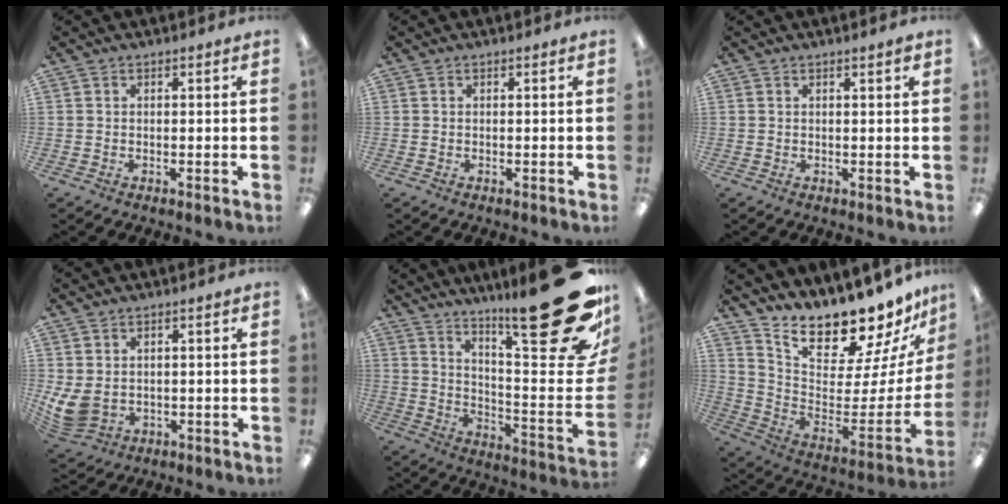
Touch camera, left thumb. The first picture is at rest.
{"total": 0.0}
{"total": 1.2, "force": [0.9, 0.1, 0.8], "torque": [-0.018, 0.001, 0.015]}
{"total": 6.4, "force": [1.1, 4.7, 4.2], "torque": [-0.093, -0.011, 0.025]}
{"total": 28.1, "force": [17.7, 5.3, 21.2], "torque": [-0.282, -0.130, 0.288]}
{"total": 16.3, "force": [15.0, 4.0, 4.9], "torque": [-0.075, -0.146, 0.256]}